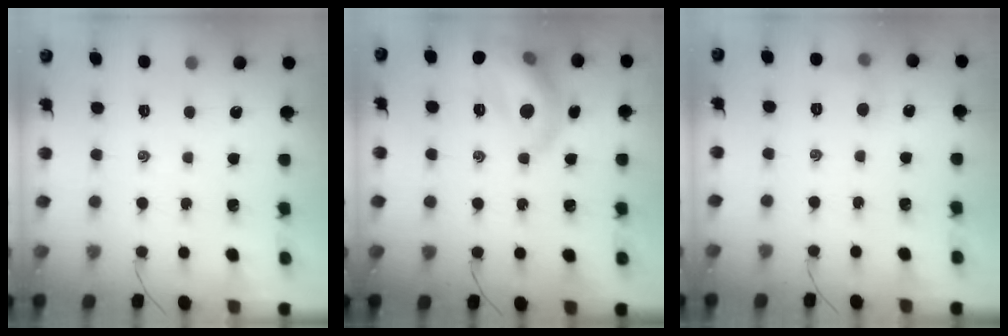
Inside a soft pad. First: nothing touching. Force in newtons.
{"total": 14.2, "press": 14.1, "slide": 1.0}
{"total": 6.0, "press": 5.8, "slide": 1.6}